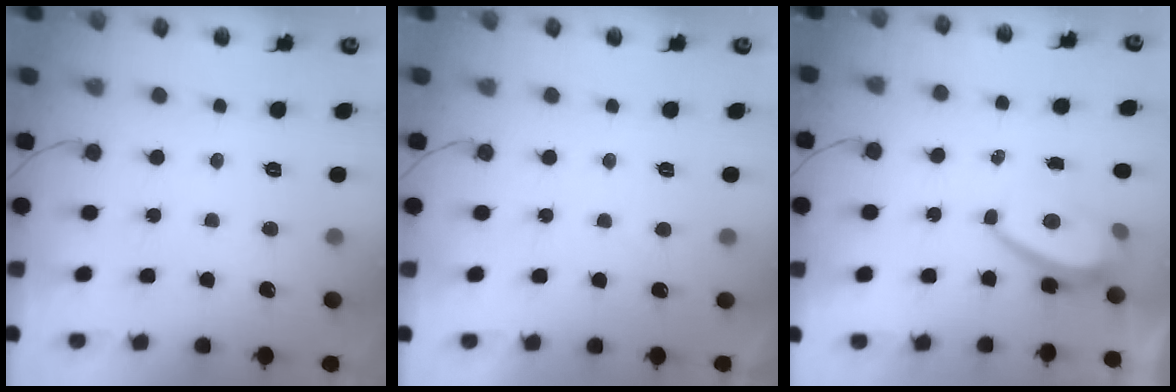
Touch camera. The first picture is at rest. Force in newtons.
{"total": 0.9, "press": 0.7, "slide": 0.6}
{"total": 2.8, "press": 2.7, "slide": 0.5}